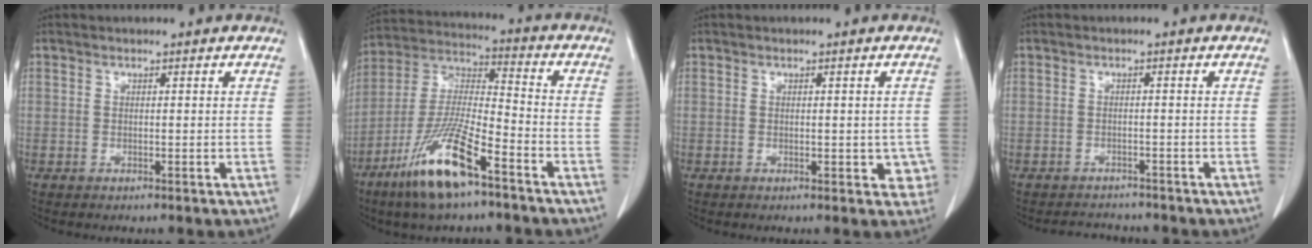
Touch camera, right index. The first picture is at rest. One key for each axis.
{"total": 14.8, "fx": -8.8, "fy": 2.1, "fz": 11.7, "tx": -0.245, "ty": -0.027, "tz": -0.165}
{"total": 3.4, "fx": -0.5, "fy": 2.3, "fz": 2.5, "tx": -0.007, "ty": 0.007, "tz": -0.002}
{"total": 2.6, "fx": -2.4, "fy": 0.8, "fz": 0.0, "tx": 0.000, "ty": -0.004, "tz": -0.036}